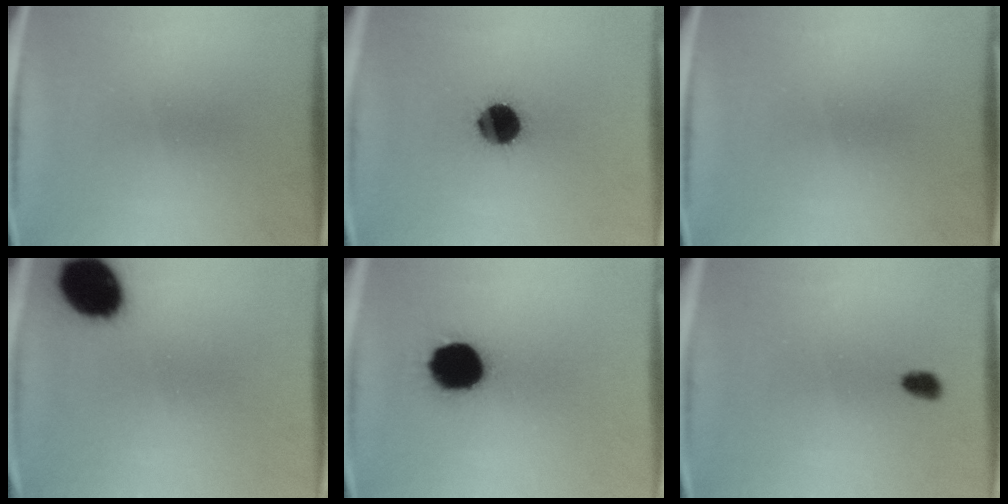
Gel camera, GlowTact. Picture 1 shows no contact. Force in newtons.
{"total": 11.7}
{"total": 0.0}
{"total": 14.6}
{"total": 15.0}
{"total": 2.2}